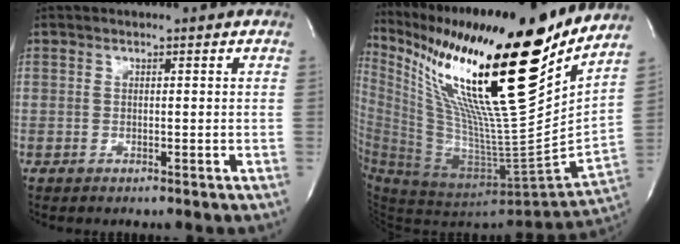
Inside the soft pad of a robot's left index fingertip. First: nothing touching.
{"total": 29.7, "force": [19.9, 1.4, 22.0], "torque": [-0.413, -0.043, 0.338]}